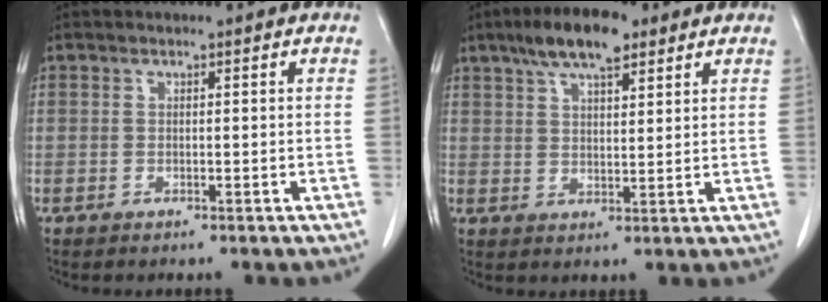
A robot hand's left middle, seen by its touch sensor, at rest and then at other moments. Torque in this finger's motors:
{"motor_torque": [0.61, -0.47, 0.20, 0.05]}